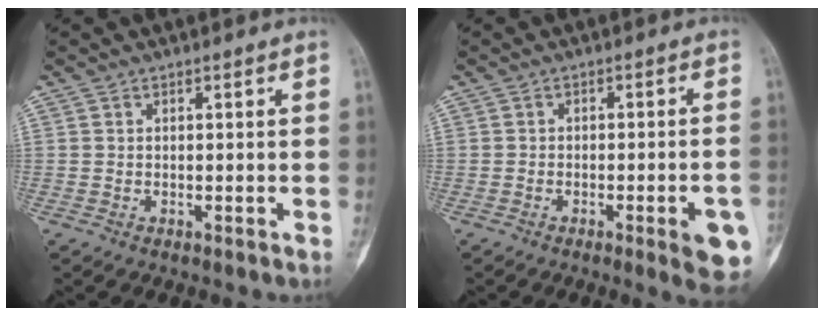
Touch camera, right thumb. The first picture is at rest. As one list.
[{"total": 8.2, "force": [-3.3, 1.8, 7.3], "torque": [-0.073, 0.010, -0.038]}]